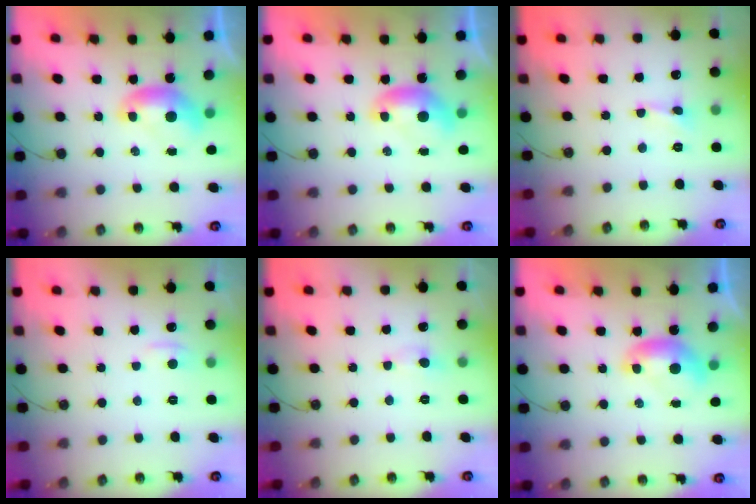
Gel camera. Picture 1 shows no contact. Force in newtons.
{"total": 0.0}
{"total": 1.7, "press": 1.6, "slide": 0.5}
{"total": 1.7, "press": 1.6, "slide": 0.5}
{"total": 1.4, "press": 1.2, "slide": 0.6}
{"total": 0.0}